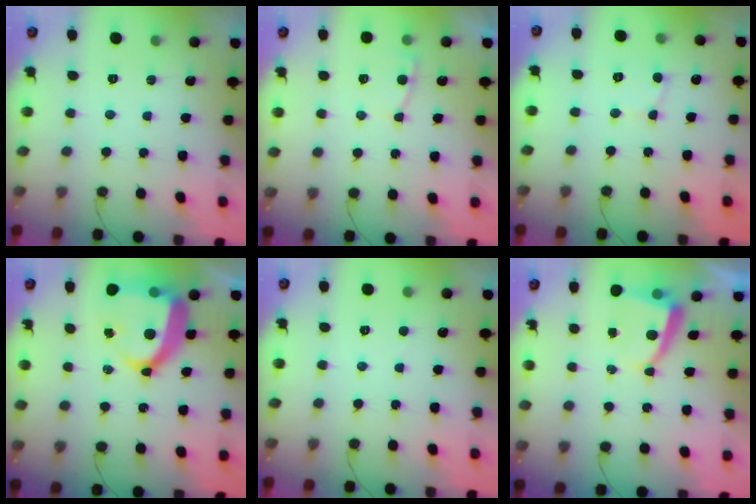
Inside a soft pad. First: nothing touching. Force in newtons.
{"total": 5.0, "press": 5.0, "slide": 0.6}
{"total": 2.8, "press": 2.8, "slide": 0.3}
{"total": 17.6, "press": 17.5, "slide": 1.6}
{"total": 2.5, "press": 2.5, "slide": 0.2}
{"total": 4.6, "press": 4.6, "slide": 0.5}